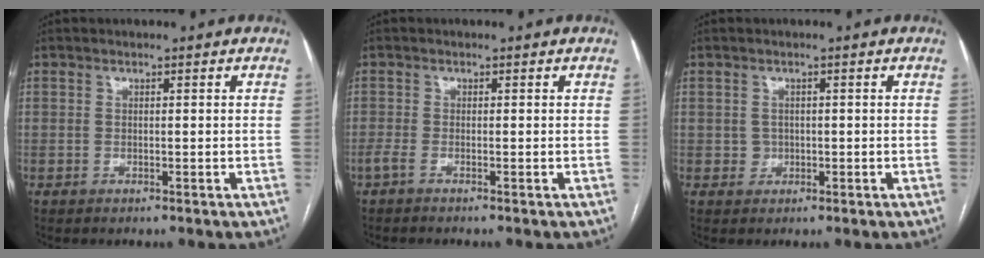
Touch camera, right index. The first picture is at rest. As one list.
[{"total": 1.8, "force": [-1.4, -0.1, 1.1], "torque": [-0.016, -0.002, -0.025]}, {"total": 1.4, "force": [0.1, 1.4, 0.2], "torque": [-0.005, 0.005, 0.005]}]